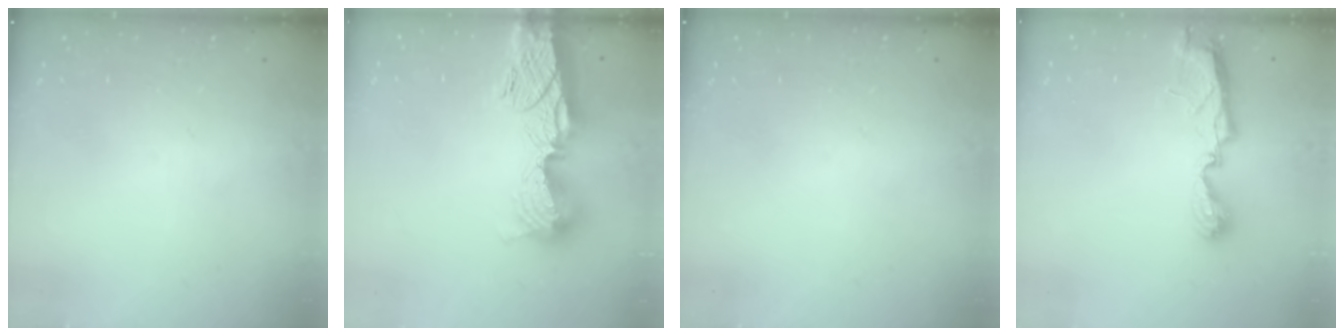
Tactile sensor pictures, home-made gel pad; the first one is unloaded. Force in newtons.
{"total": 15.5, "press": 15.4, "slide": 1.4}
{"total": 0.0}
{"total": 7.0, "press": 7.0, "slide": 0.2}